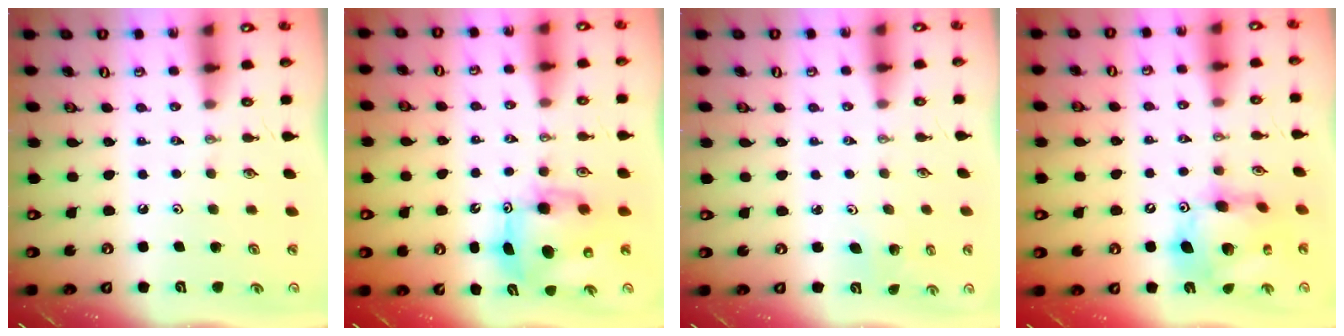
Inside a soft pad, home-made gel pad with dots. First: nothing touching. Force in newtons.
{"total": 8.6, "press": 8.6, "slide": 1.0}
{"total": 1.4, "press": 1.4, "slide": 0.1}
{"total": 16.7, "press": 16.6, "slide": 1.8}